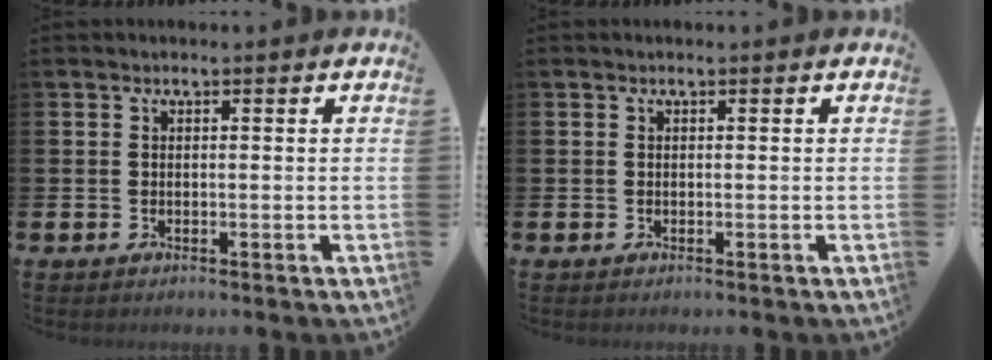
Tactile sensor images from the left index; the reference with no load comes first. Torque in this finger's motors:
{"motor_torque": [-0.19, 0.10, 0.04, 0.00]}